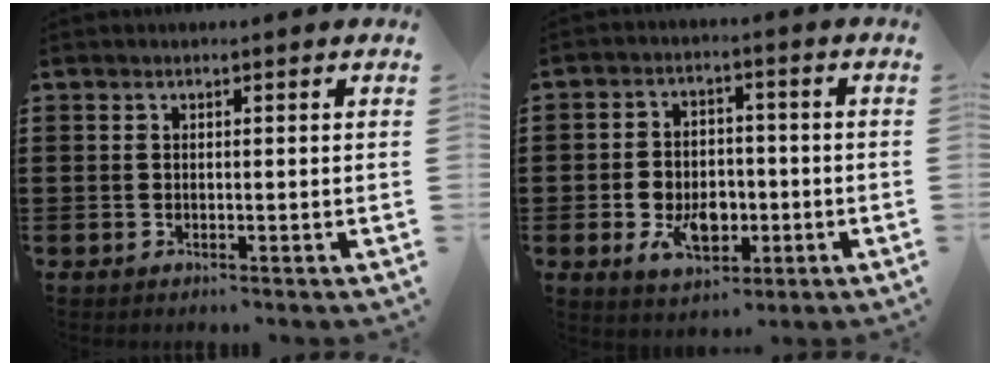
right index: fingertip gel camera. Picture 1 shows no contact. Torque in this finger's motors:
{"motor_torque": [1.66, 0.48, 0.80, 0.10]}